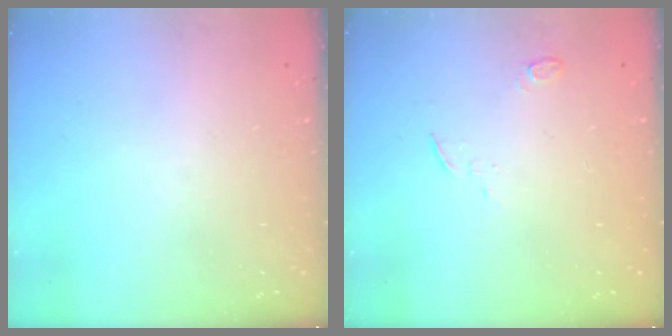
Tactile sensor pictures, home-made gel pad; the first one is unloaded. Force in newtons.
{"total": 3.7, "press": 3.6, "slide": 0.8}